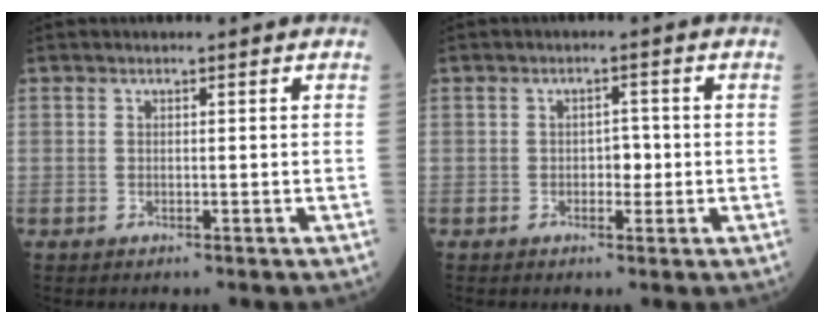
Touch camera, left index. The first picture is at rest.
{"total": 2.3, "force": [-0.6, 1.4, 1.7], "torque": [-0.018, 0.003, -0.010]}